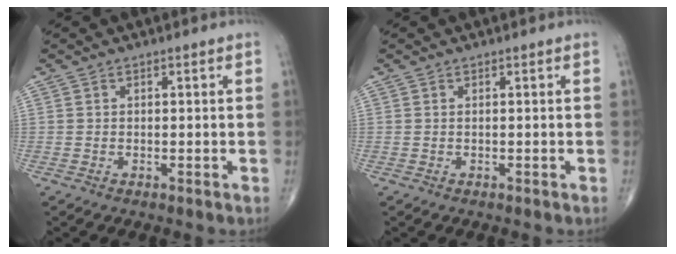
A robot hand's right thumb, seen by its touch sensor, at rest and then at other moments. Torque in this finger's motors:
{"motor_torque": [0.03, 0.43, 0.10, 0.04, 0.00]}